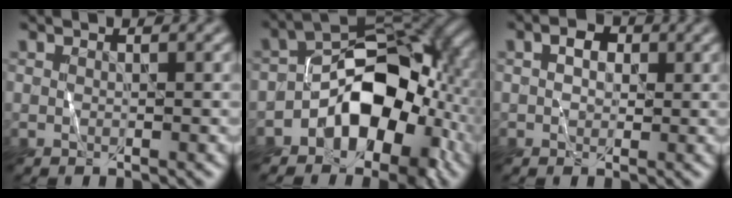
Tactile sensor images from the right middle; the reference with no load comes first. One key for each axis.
{"total": 9.4, "fx": -3.6, "fy": 5.8, "fz": 6.4, "tx": -0.081, "ty": 0.023, "tz": -0.070}
{"total": 1.5, "fx": 0.5, "fy": 1.2, "fz": 0.7, "tx": -0.012, "ty": 0.012, "tz": 0.004}